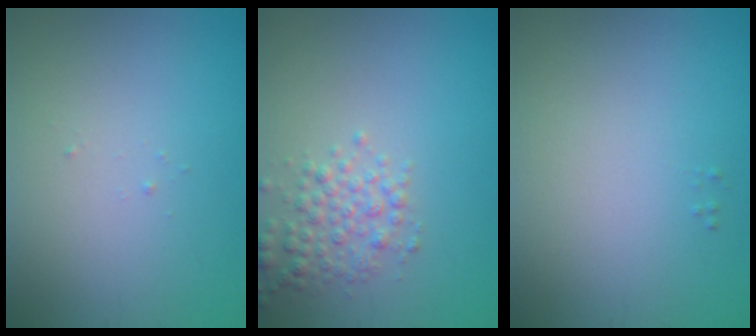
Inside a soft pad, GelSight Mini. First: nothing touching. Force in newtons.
{"total": 2.7, "press": 2.7, "slide": 0.0}
{"total": 0.0}